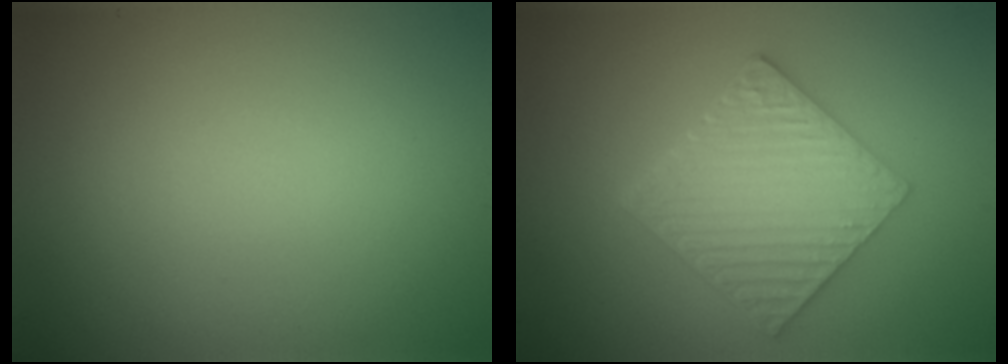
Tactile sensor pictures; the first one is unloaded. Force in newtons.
{"total": 6.4, "press": 4.6, "slide": 4.4}